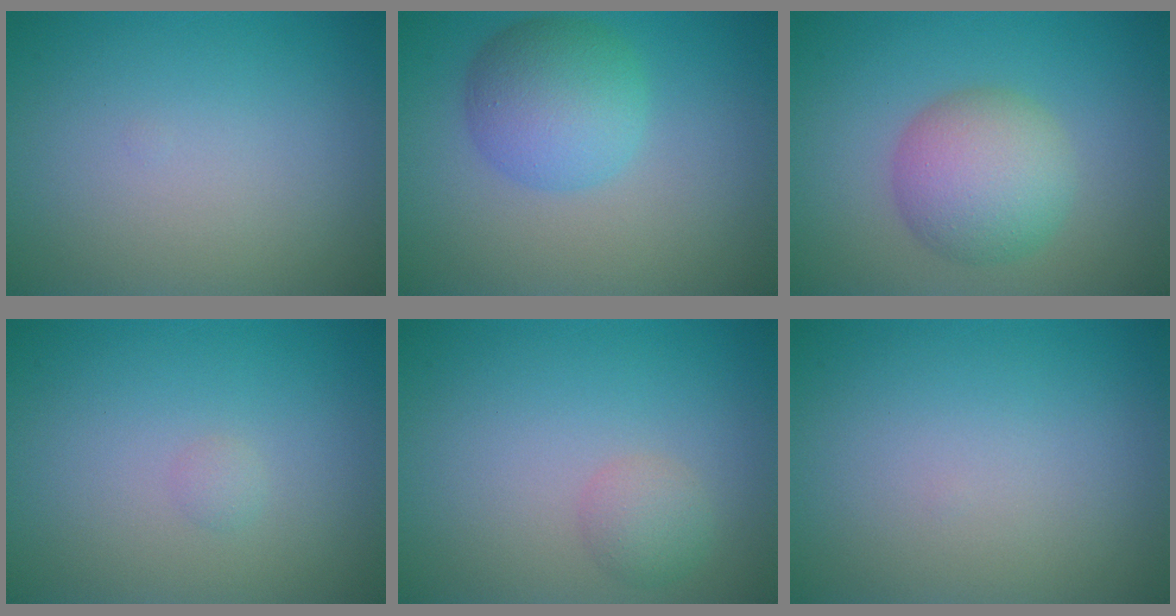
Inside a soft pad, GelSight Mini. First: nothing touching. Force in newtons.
{"total": 5.0, "press": 5.0, "slide": 0.2}
{"total": 5.4, "press": 5.4, "slide": 0.1}
{"total": 0.6, "press": 0.6, "slide": 0.0}
{"total": 1.7, "press": 1.7, "slide": 0.1}
{"total": 0.0}